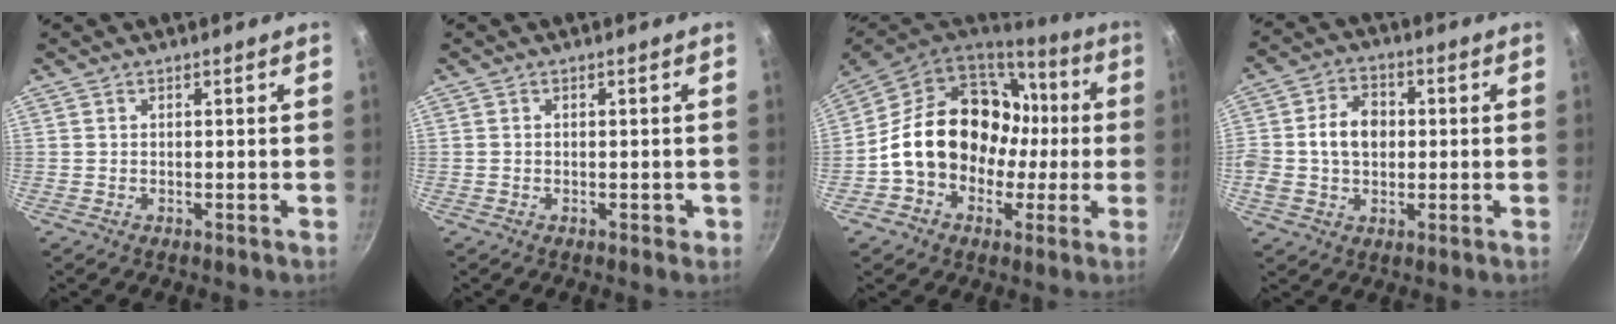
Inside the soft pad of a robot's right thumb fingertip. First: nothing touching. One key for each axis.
{"total": 1.2, "fx": -0.4, "fy": 0.9, "fz": 0.7, "tx": -0.005, "ty": 0.005, "tz": -0.005}
{"total": 21.4, "fx": -0.1, "fy": 17.2, "fz": 12.8, "tx": -0.181, "ty": 0.063, "tz": 0.007}
{"total": 9.5, "fx": 0.3, "fy": 7.3, "fz": 6.2, "tx": -0.091, "ty": 0.015, "tz": -0.006}